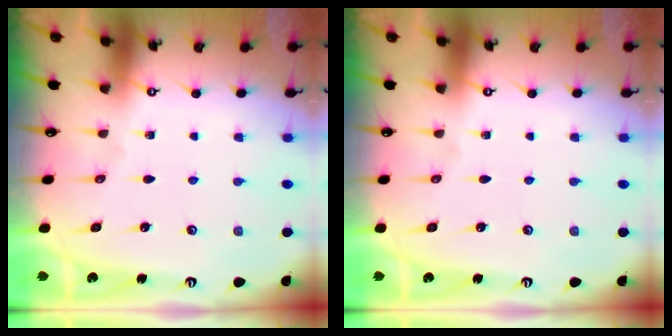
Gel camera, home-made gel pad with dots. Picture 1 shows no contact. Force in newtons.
{"total": 0.0}